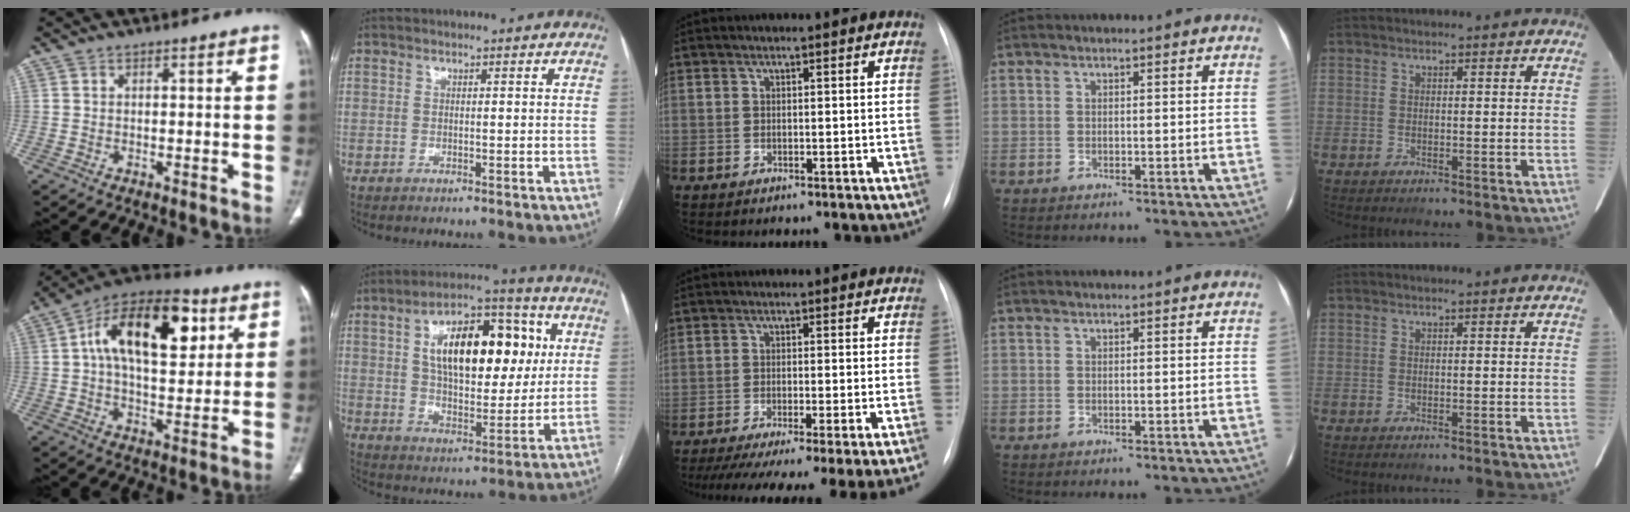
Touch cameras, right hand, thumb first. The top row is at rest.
{"thumb": {"total": 21.2, "force": [6.1, 11.1, 17.0], "torque": [-0.241, 0.010, 0.085]}, "index": {"total": 18.5, "force": [4.9, 8.8, 15.5], "torque": [-0.250, 0.035, 0.078]}, "middle": {"total": 19.5, "force": [-16.8, -1.4, 9.8], "torque": [-0.106, -0.049, -0.231]}}